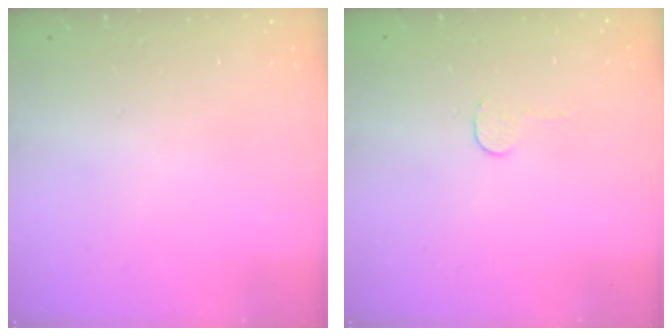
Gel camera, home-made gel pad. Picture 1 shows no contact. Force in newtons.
{"total": 2.7, "press": 2.7, "slide": 0.2}